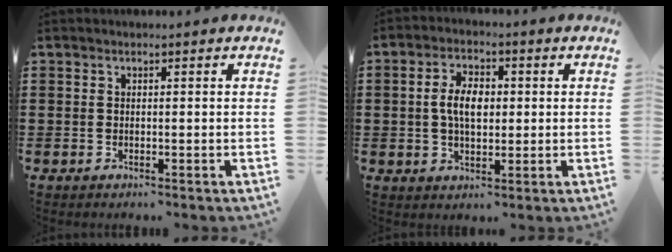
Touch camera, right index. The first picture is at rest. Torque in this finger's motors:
{"motor_torque": [1.16, 0.12, 0.25, 0.15]}